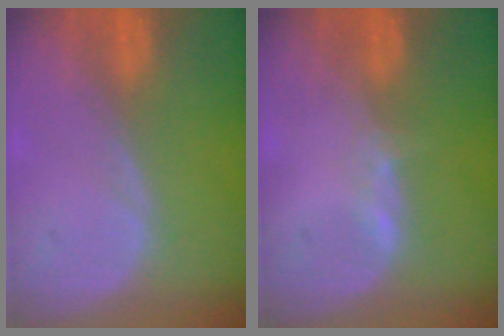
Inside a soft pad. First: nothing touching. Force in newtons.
{"total": 1.1, "press": 1.1, "slide": 0.3}